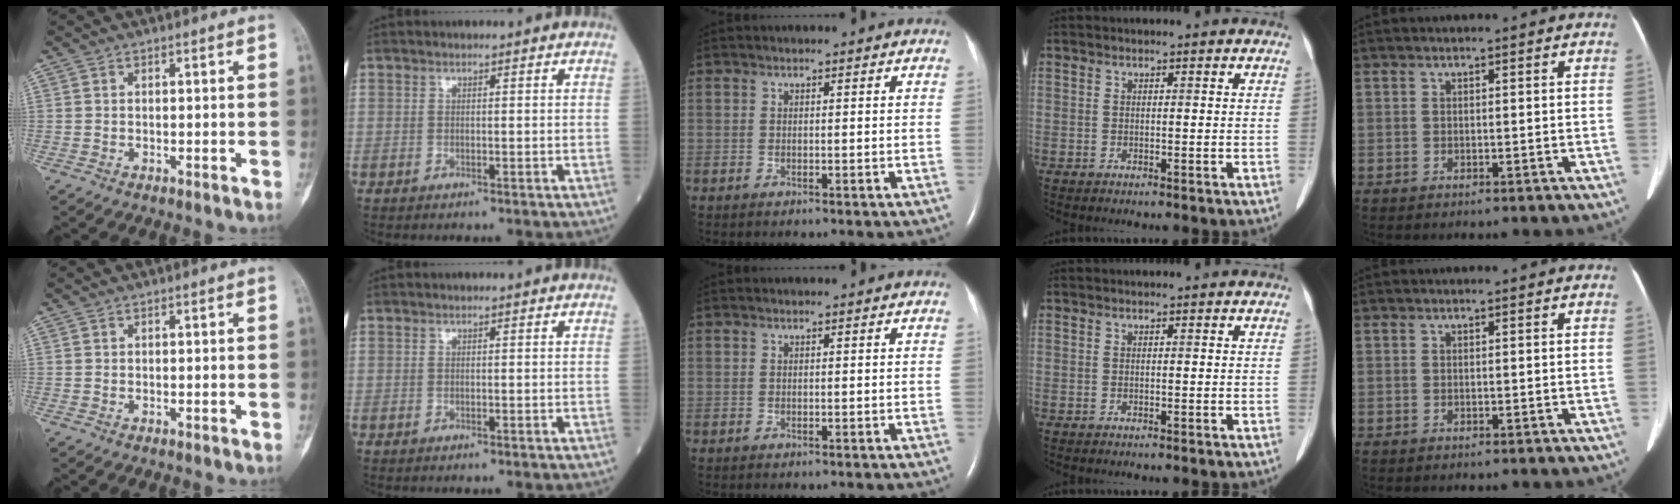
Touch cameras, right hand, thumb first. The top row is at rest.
{}